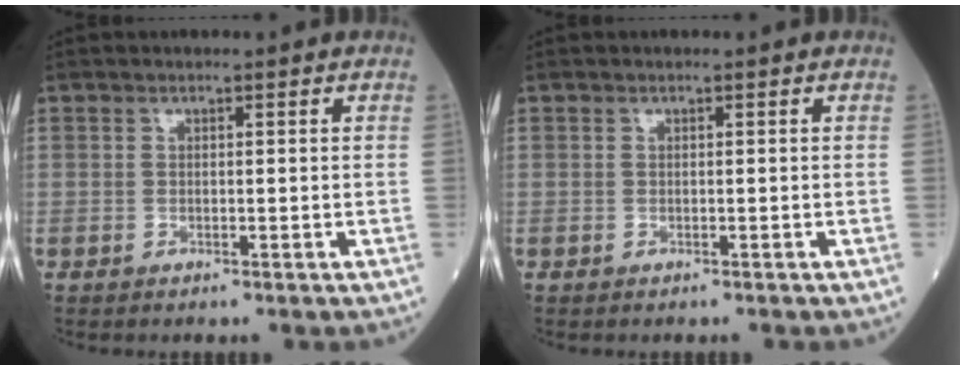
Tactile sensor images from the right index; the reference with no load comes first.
{"total": 0.0}